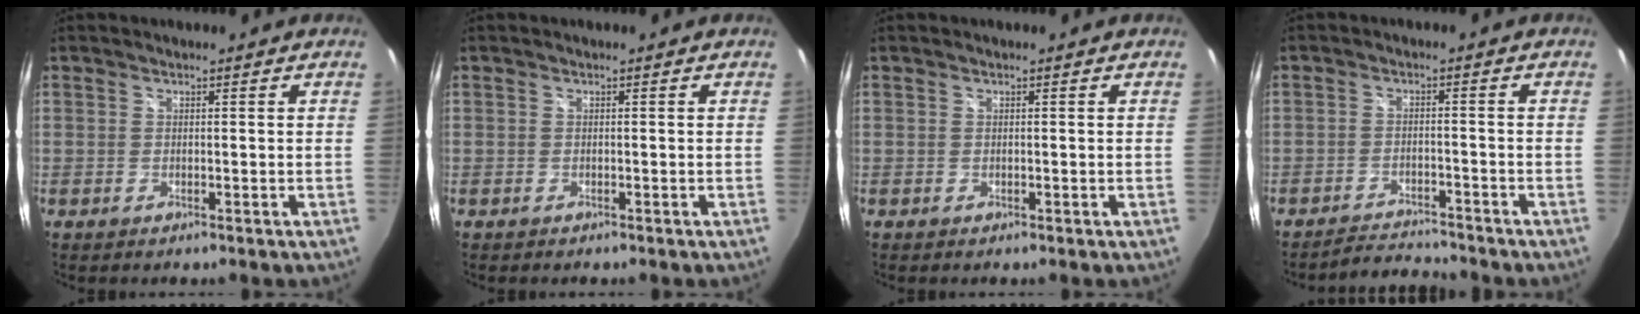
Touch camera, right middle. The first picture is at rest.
{"total": 0.0}
{"total": 0.0}
{"total": 5.3, "force": [-5.3, 0.1, 0.4], "torque": [-0.030, 0.001, -0.091]}